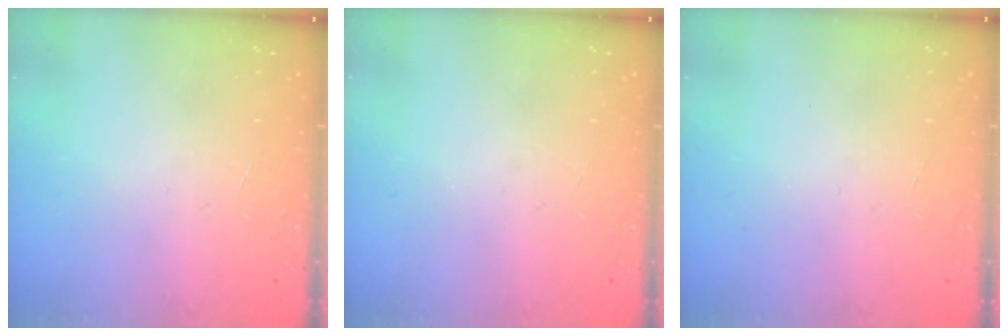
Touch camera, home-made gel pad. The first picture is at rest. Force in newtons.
{"total": 0.0}
{"total": 0.0}